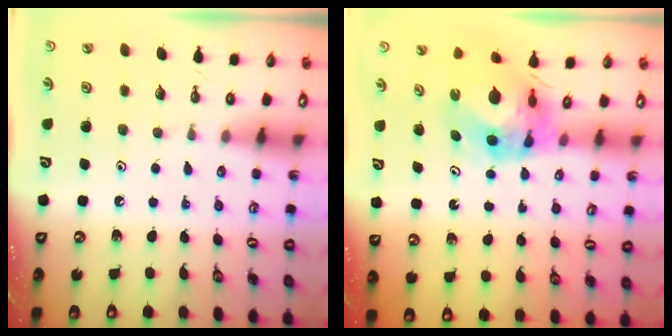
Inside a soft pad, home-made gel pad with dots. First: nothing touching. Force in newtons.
{"total": 8.4, "press": 8.4, "slide": 1.0}